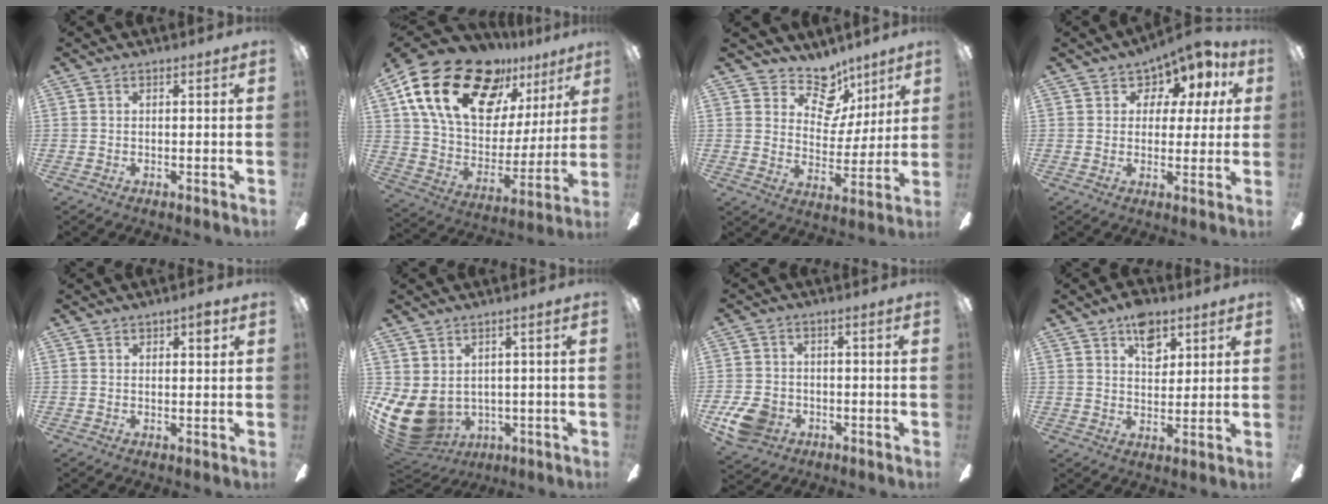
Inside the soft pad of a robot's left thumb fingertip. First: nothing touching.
{"total": 25.2, "force": [15.3, 13.4, 14.9], "torque": [-0.261, -0.087, 0.280]}
{"total": 12.1, "force": [8.4, 7.6, 4.4], "torque": [-0.068, -0.059, 0.158]}
{"total": 7.4, "force": [5.1, 4.8, 2.5], "torque": [-0.042, -0.035, 0.088]}
{"total": 2.8, "force": [1.6, 1.2, 2.0], "torque": [-0.025, -0.001, 0.024]}
{"total": 9.9, "force": [-1.1, 7.6, 6.2], "torque": [-0.175, -0.015, -0.017]}
{"total": 8.2, "force": [-3.4, 6.2, 4.2], "torque": [-0.095, 0.017, -0.064]}
{"total": 8.3, "force": [4.7, 5.1, 4.6], "torque": [-0.052, -0.014, 0.081]}